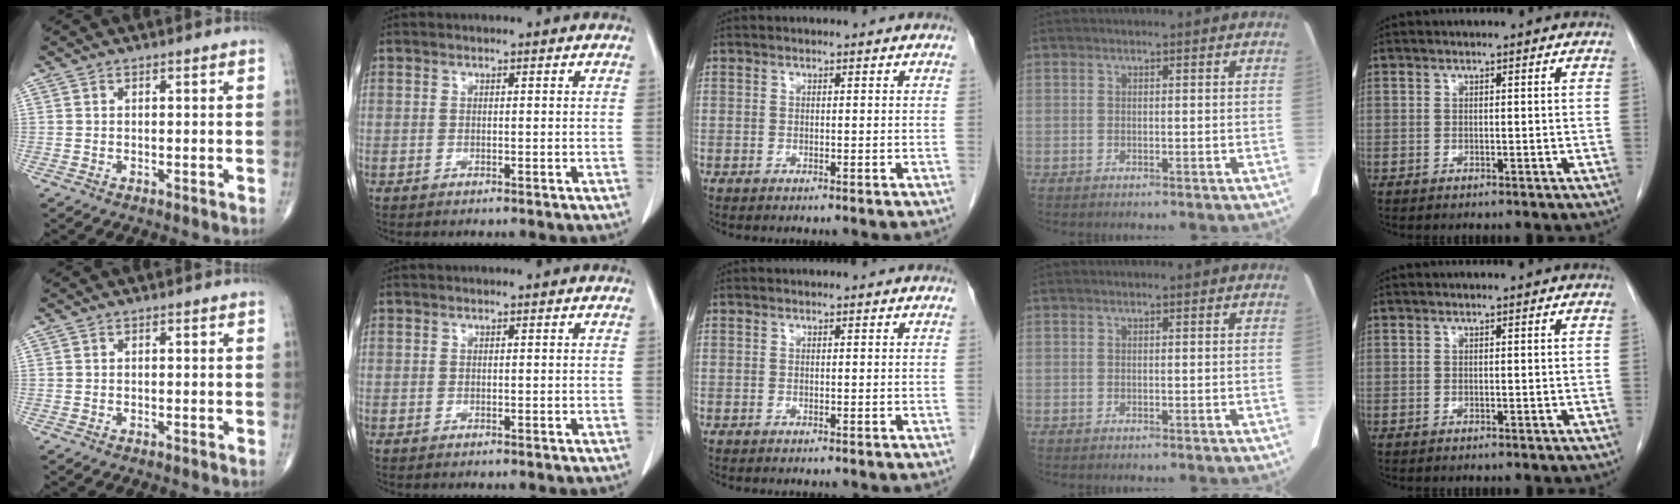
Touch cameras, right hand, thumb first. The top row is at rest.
{}